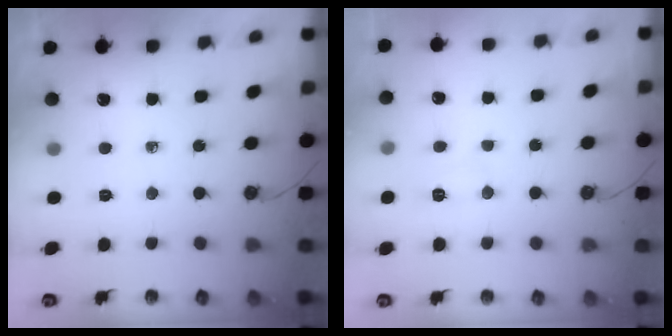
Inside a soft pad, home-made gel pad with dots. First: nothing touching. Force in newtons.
{"total": 6.6, "press": 5.7, "slide": 3.4}